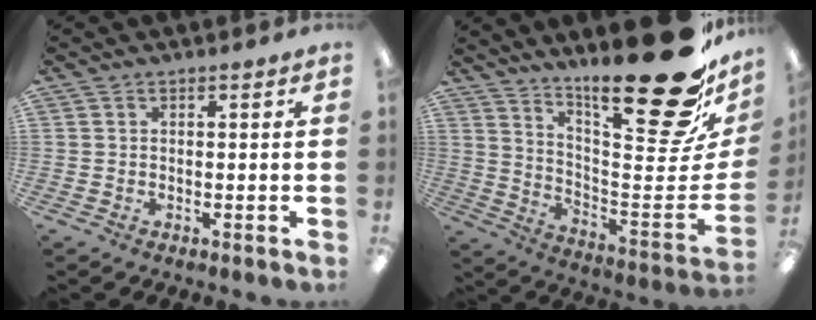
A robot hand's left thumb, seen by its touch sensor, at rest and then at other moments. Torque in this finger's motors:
{"motor_torque": [0.45, 0.38, 1.42, -1.35, 0.38]}